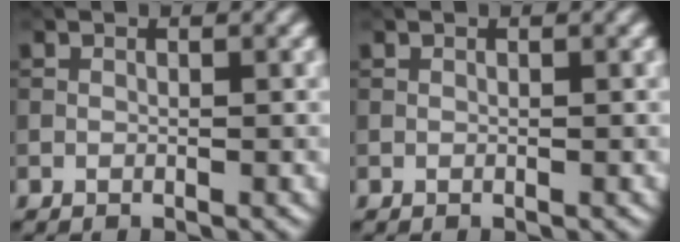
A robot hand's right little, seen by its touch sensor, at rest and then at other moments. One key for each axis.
{"total": 0.0}